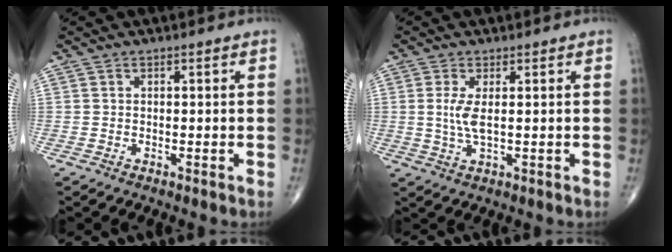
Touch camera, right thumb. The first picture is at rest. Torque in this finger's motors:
{"motor_torque": [-0.27, 0.44, 0.31, 0.30, 0.00]}